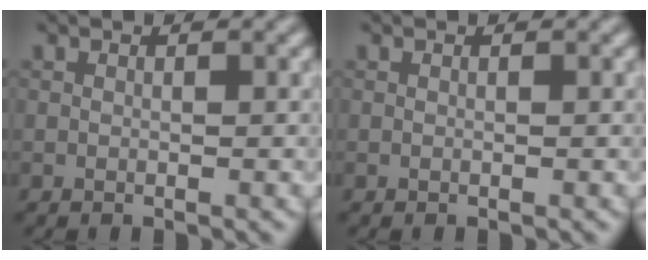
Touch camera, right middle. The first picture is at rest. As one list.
[{"total": 0.0}]